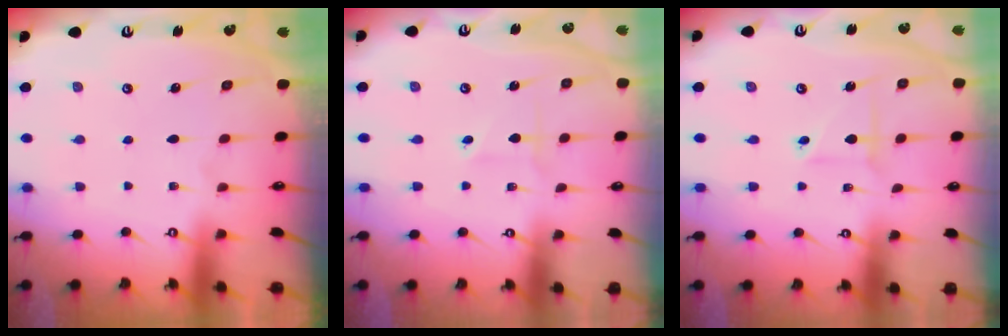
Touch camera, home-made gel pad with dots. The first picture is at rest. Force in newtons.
{"total": 2.0, "press": 1.7, "slide": 1.0}
{"total": 2.9, "press": 2.9, "slide": 0.2}